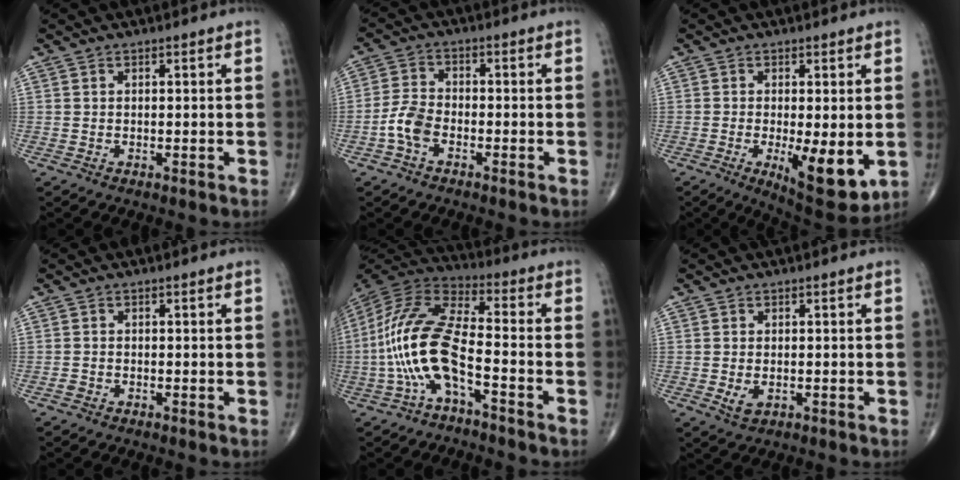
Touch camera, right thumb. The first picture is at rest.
{"total": 5.1, "force": [-2.3, 2.9, 3.6], "torque": [-0.073, 0.018, -0.052]}
{"total": 10.9, "force": [-2.1, 3.7, 10.0], "torque": [-0.137, -0.025, -0.022]}
{"total": 0.8, "force": [-0.6, 0.5, 0.3], "torque": [-0.007, 0.001, -0.014]}
{"total": 15.4, "force": [-4.6, 5.4, 13.6], "torque": [-0.298, 0.050, -0.093]}
{"total": 2.6, "force": [-0.6, 1.6, 2.0], "torque": [-0.033, -0.002, -0.006]}